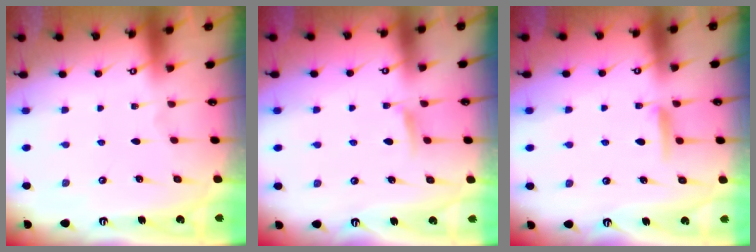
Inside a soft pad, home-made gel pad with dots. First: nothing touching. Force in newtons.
{"total": 5.0, "press": 4.9, "slide": 0.7}
{"total": 7.1, "press": 7.1, "slide": 0.7}